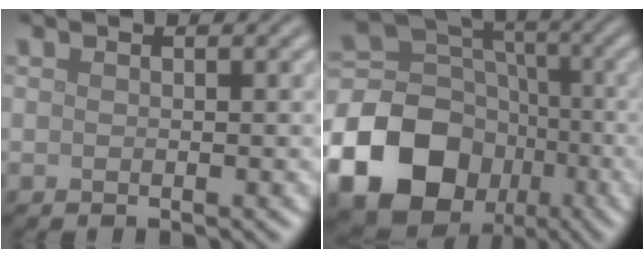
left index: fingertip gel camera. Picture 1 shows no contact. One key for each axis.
{"total": 20.5, "fx": -8.3, "fy": 17.0, "fz": 7.9, "tx": -0.182, "ty": -0.043, "tz": -0.155}